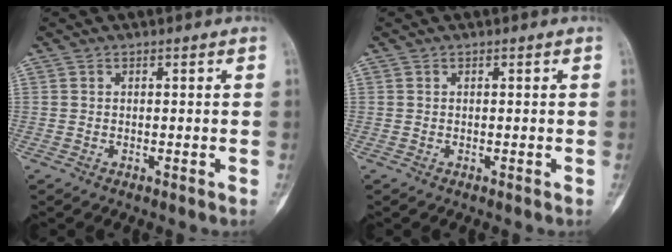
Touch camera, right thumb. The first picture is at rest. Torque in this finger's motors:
{"motor_torque": [0.06, 0.06, -0.01, -0.01, 0.00]}